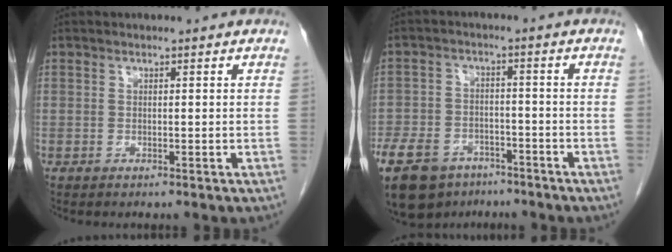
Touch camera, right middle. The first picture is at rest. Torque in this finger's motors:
{"motor_torque": [1.15, -0.99, 0.60, 0.17]}